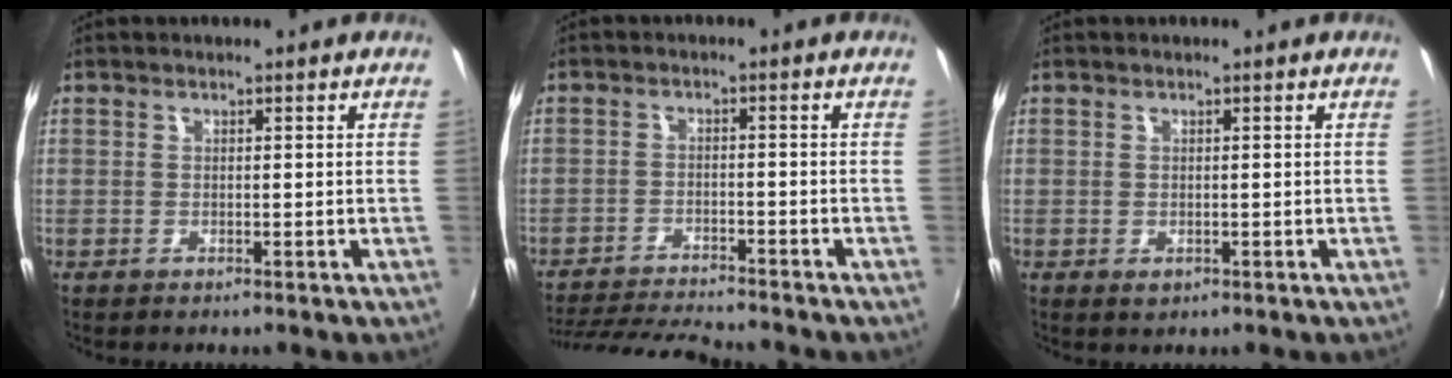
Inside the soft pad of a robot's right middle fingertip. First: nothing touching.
{"total": 10.5, "force": [-9.9, 0.5, 3.5], "torque": [-0.090, -0.011, -0.167]}
{"total": 0.8, "force": [-0.2, 0.7, 0.5], "torque": [-0.005, -0.002, -0.003]}